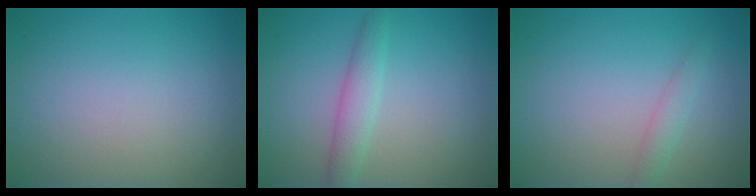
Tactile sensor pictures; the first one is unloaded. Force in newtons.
{"total": 2.2, "press": 2.2, "slide": 0.1}
{"total": 1.4, "press": 1.4, "slide": 0.0}